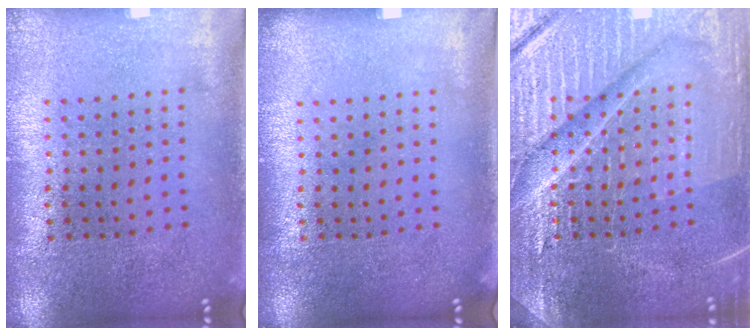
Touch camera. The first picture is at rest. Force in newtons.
{"total": 0.0}
{"total": 7.5, "press": 7.5, "slide": 1.0}